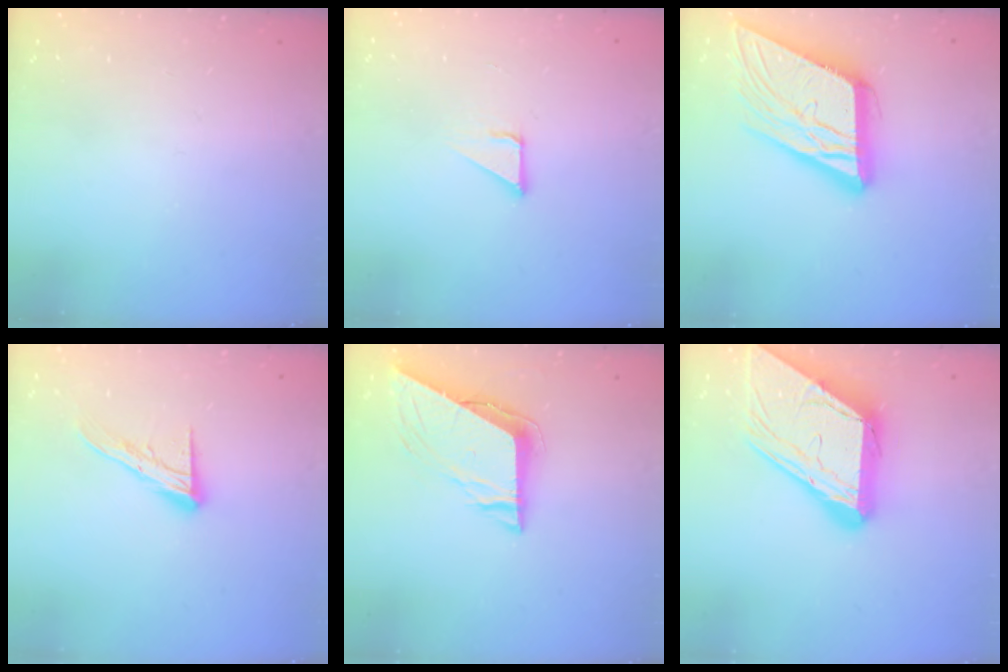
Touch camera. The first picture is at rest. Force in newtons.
{"total": 2.1, "press": 2.1, "slide": 0.0}
{"total": 18.0, "press": 17.6, "slide": 3.8}
{"total": 12.0, "press": 12.0, "slide": 1.0}
{"total": 8.4, "press": 8.4, "slide": 0.8}
{"total": 23.4, "press": 23.3, "slide": 2.5}